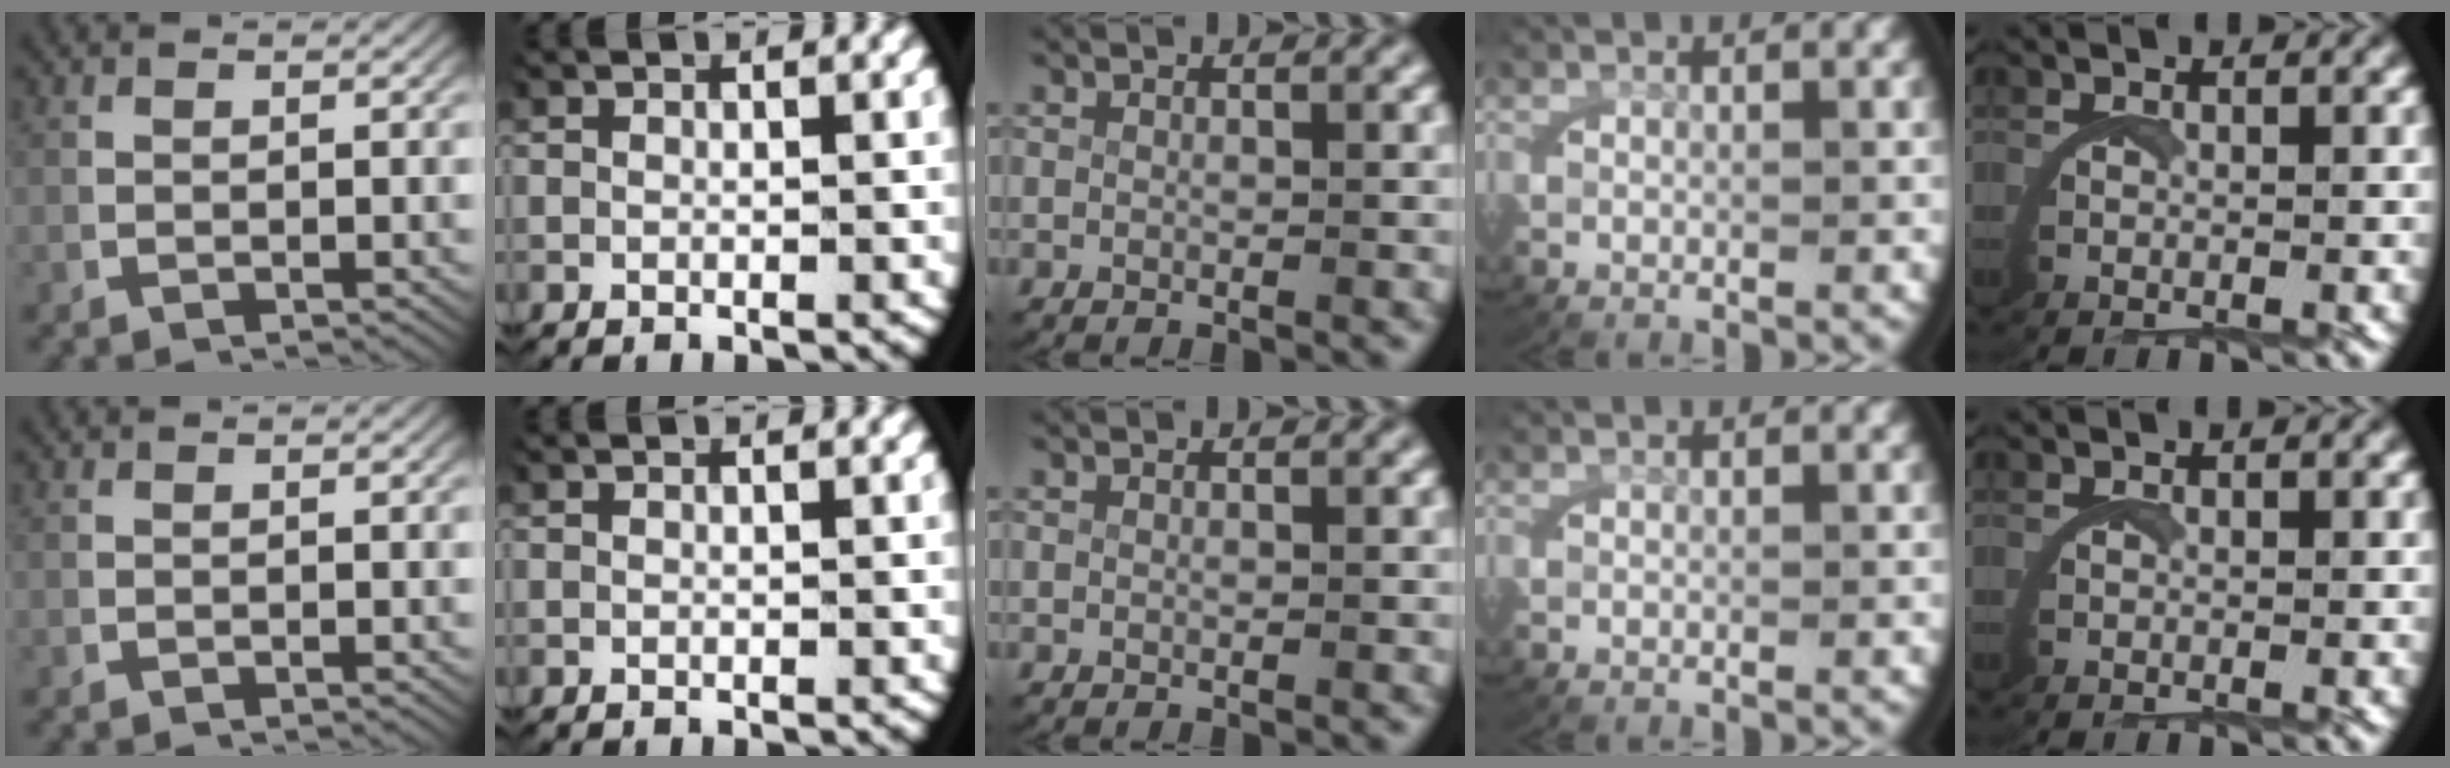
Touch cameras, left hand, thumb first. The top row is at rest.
{}